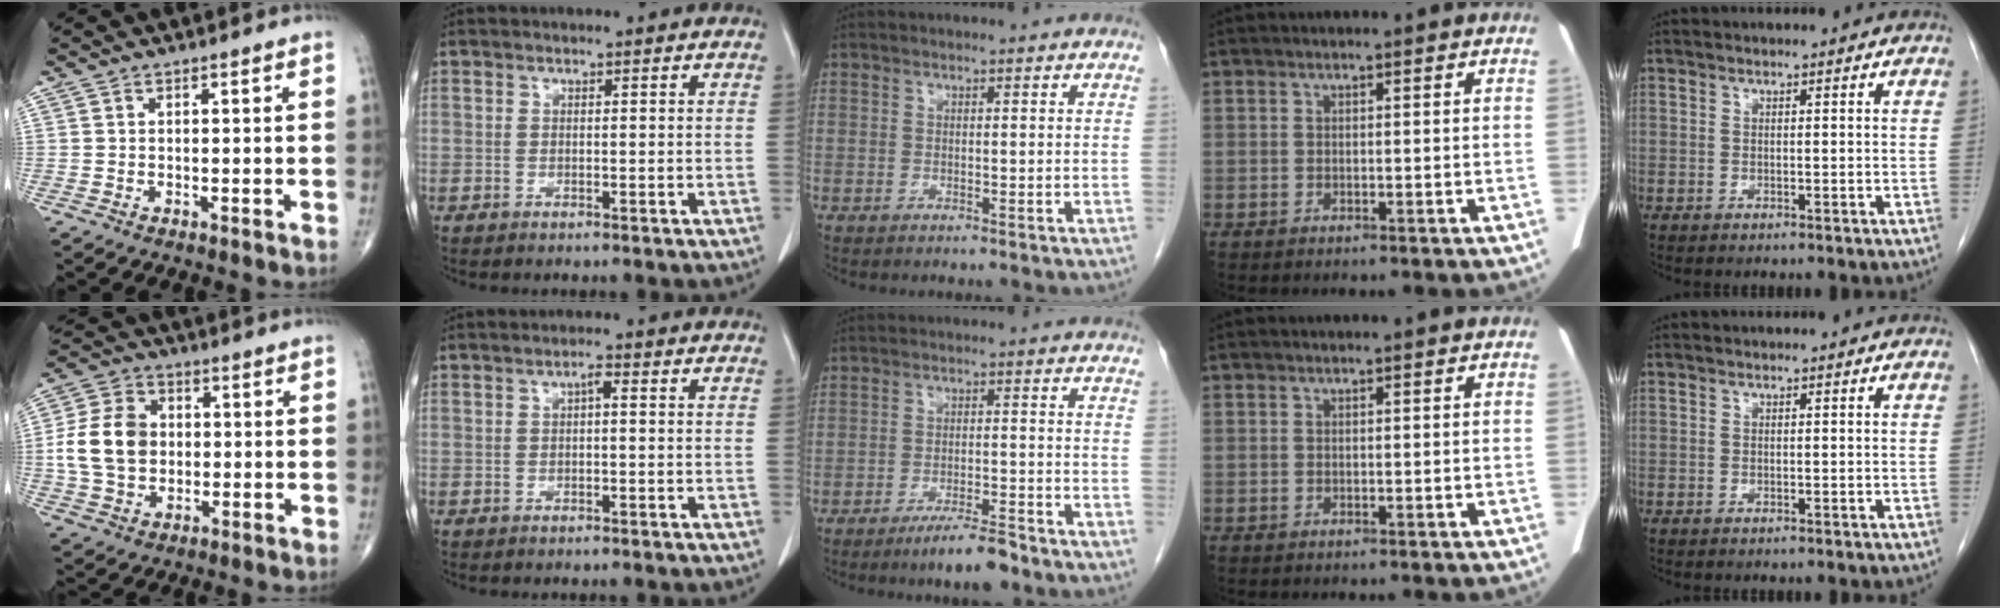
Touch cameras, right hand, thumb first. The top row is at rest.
{"thumb": {"total": 12.1, "force": [0.1, 9.2, 7.9], "torque": [-0.132, 0.015, 0.000]}, "index": {"total": 1.4, "force": [0.2, 0.4, 1.3], "torque": [-0.017, 0.006, 0.004]}, "middle": {"total": 5.4, "force": [-4.2, 0.4, 3.4], "torque": [-0.059, -0.009, -0.069]}}